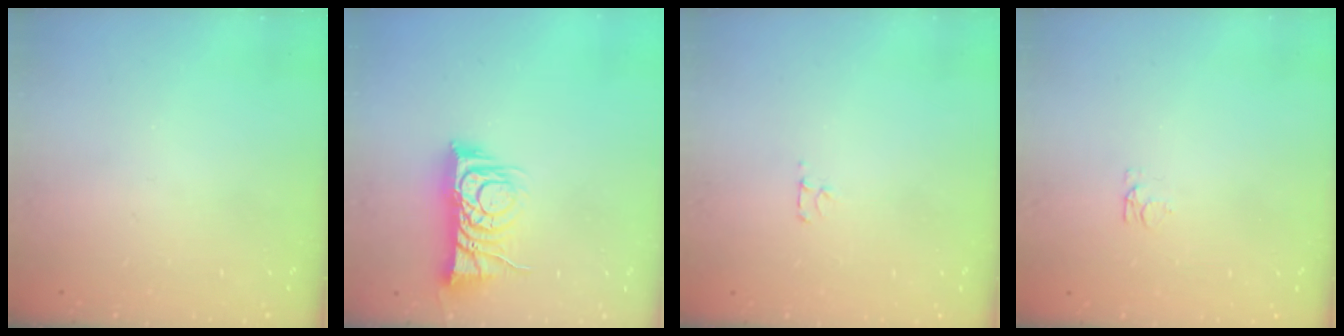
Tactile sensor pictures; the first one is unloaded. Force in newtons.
{"total": 9.7, "press": 9.7, "slide": 0.6}
{"total": 2.7, "press": 2.7, "slide": 0.3}
{"total": 4.1, "press": 4.1, "slide": 0.6}